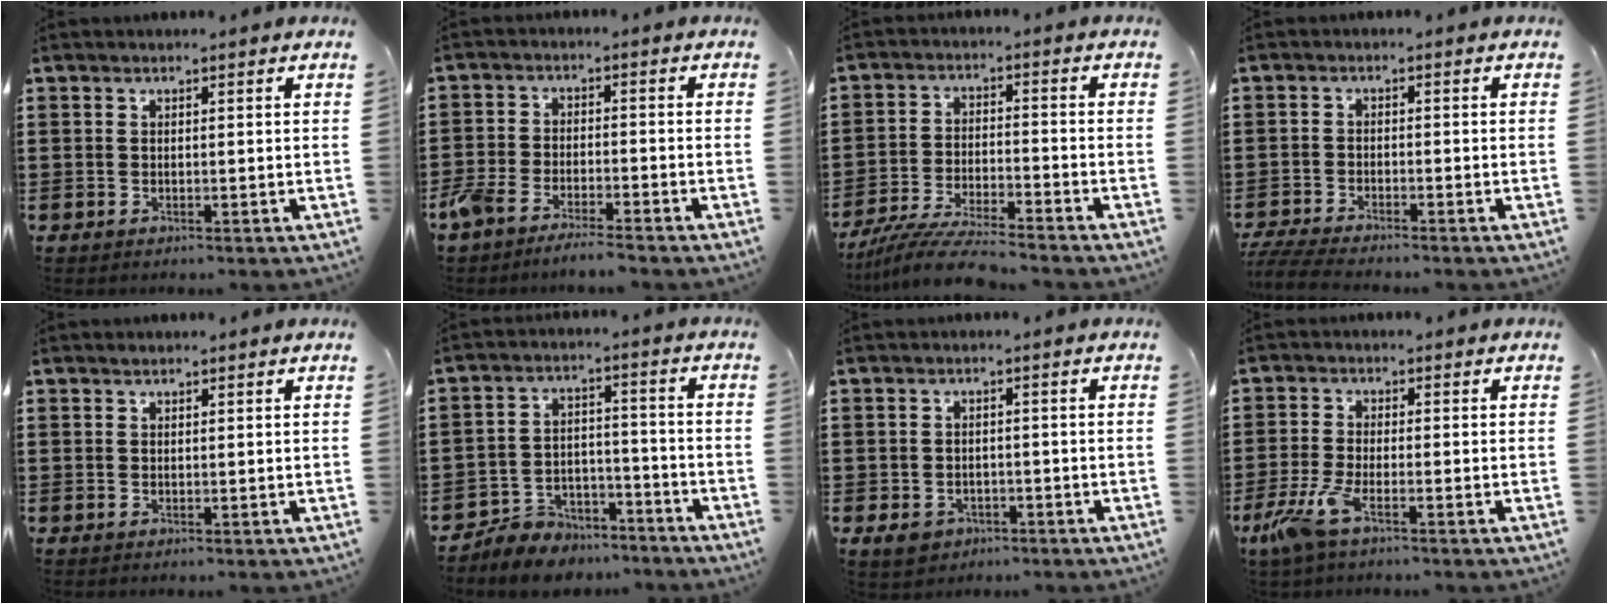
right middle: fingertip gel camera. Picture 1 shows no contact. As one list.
[{"total": 4.6, "force": [-4.3, 0.6, 1.4], "torque": [-0.054, -0.008, -0.093]}, {"total": 7.2, "force": [-6.6, 0.2, 2.6], "torque": [-0.055, -0.007, -0.128]}, {"total": 3.5, "force": [-3.3, 0.1, 1.1], "torque": [-0.040, -0.011, -0.073]}, {"total": 0.0}, {"total": 6.6, "force": [-6.4, 1.6, 0.2], "torque": [-0.007, 0.019, -0.130]}, {"total": 2.5, "force": [-1.8, 1.6, 0.8], "torque": [-0.019, 0.001, -0.038]}, {"total": 5.5, "force": [-3.0, 1.3, 4.5], "torque": [-0.122, -0.021, -0.062]}]